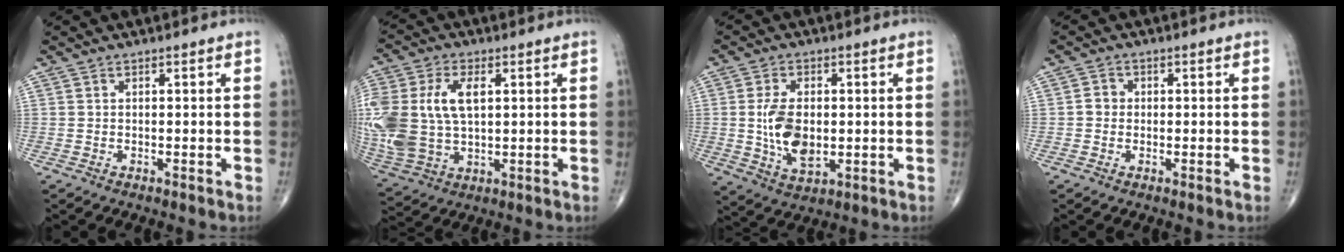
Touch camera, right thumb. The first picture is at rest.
{"total": 20.1, "force": [2.7, 12.4, 15.5], "torque": [-0.379, 0.003, 0.061]}
{"total": 9.8, "force": [-0.1, 5.6, 8.1], "torque": [-0.144, -0.007, 0.006]}
{"total": 2.0, "force": [-0.2, 1.9, 0.7], "torque": [0.000, 0.006, -0.007]}